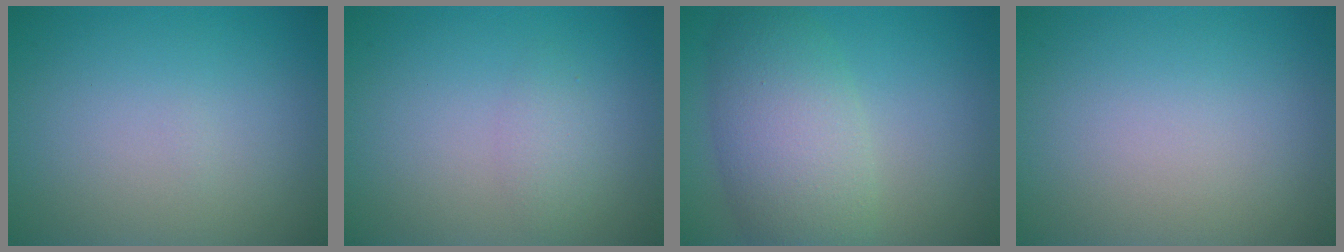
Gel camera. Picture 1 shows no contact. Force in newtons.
{"total": 1.4, "press": 1.4, "slide": 0.1}
{"total": 6.8, "press": 6.8, "slide": 0.2}
{"total": 0.0}